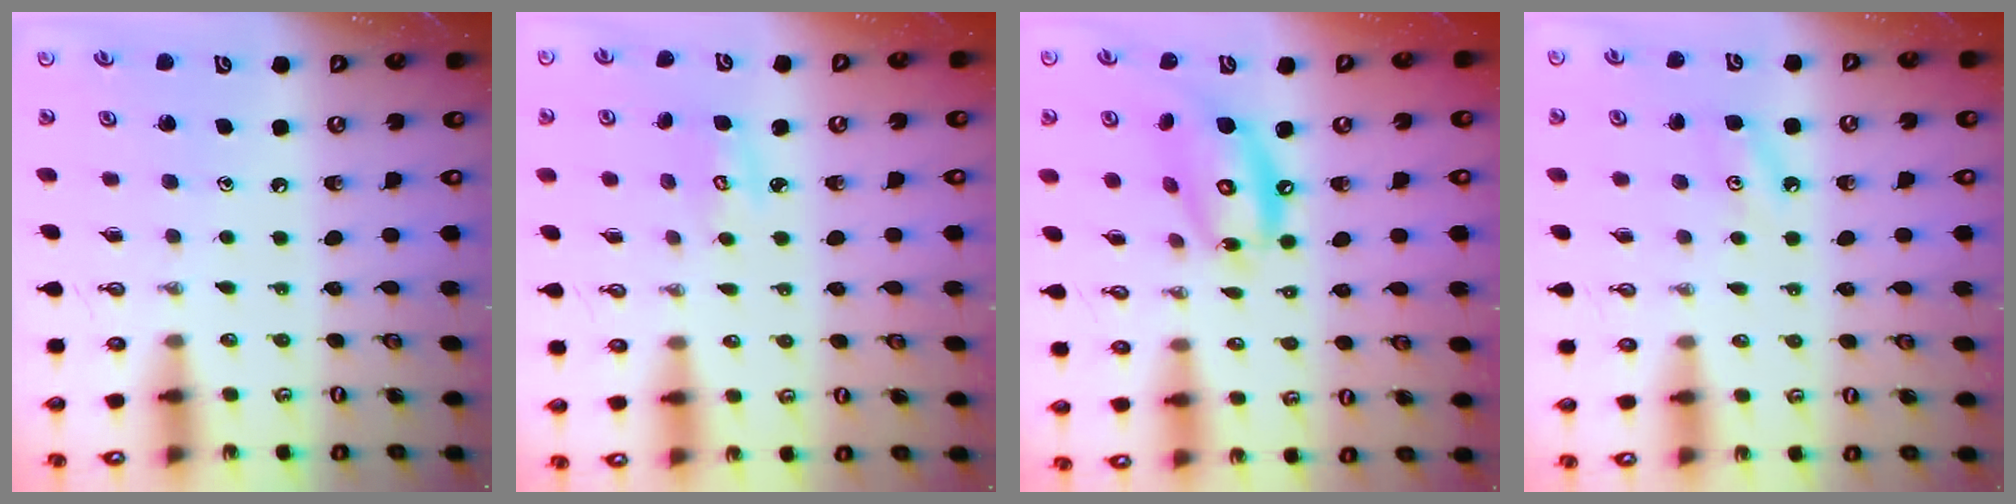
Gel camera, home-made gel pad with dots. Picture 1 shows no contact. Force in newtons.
{"total": 2.6, "press": 2.6, "slide": 0.1}
{"total": 13.5, "press": 13.4, "slide": 1.3}
{"total": 3.9, "press": 3.9, "slide": 0.6}